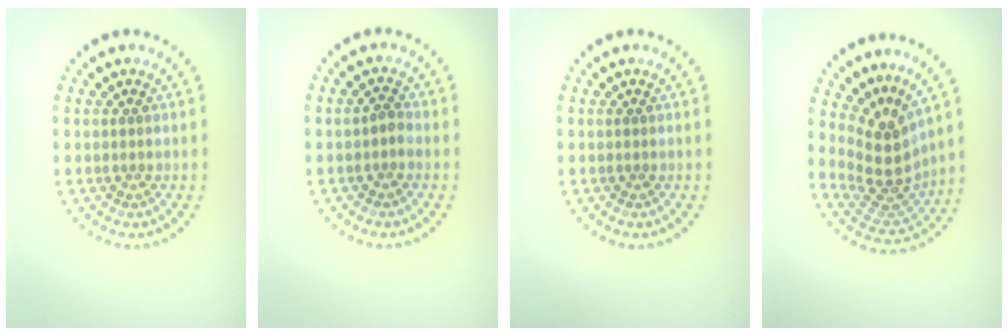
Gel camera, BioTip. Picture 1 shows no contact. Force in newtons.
{"total": 0.9, "press": 0.8, "slide": 0.4}
{"total": 0.0}
{"total": 4.0, "press": 2.7, "slide": 2.9}